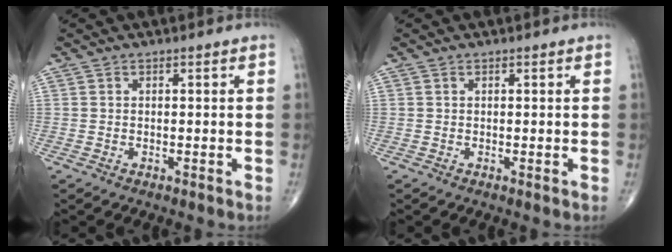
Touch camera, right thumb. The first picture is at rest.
{"total": 0.0}